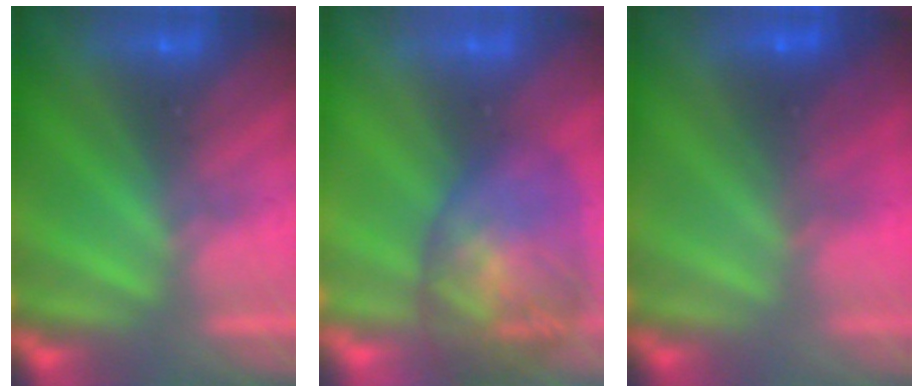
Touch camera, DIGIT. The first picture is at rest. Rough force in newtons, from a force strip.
{"total": 5.9}
{"total": 1.8}